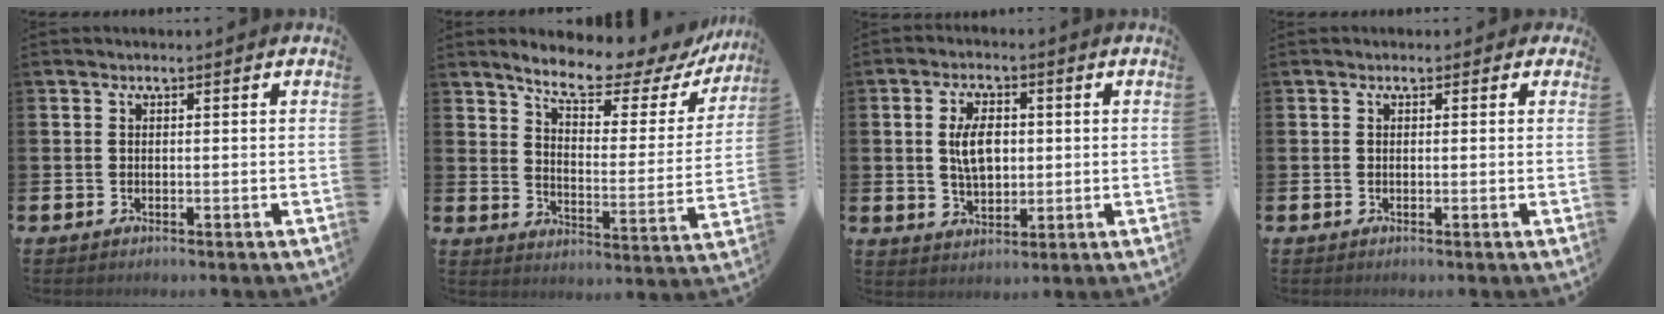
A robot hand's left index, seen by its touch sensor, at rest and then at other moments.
{"total": 9.0, "force": [8.0, 2.2, 3.4], "torque": [-0.094, -0.057, 0.135]}
{"total": 5.4, "force": [1.0, 3.2, 4.3], "torque": [-0.073, 0.005, 0.012]}
{"total": 0.6, "force": [-0.2, 0.5, 0.2], "torque": [-0.003, 0.008, -0.006]}